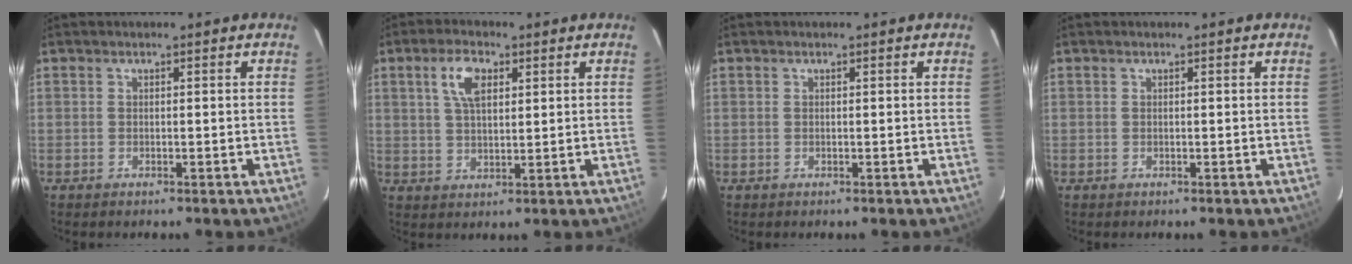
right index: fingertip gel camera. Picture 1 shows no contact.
{"total": 6.2, "force": [2.5, 3.0, 4.7], "torque": [-0.090, 0.012, 0.048]}
{"total": 0.0}
{"total": 0.0}